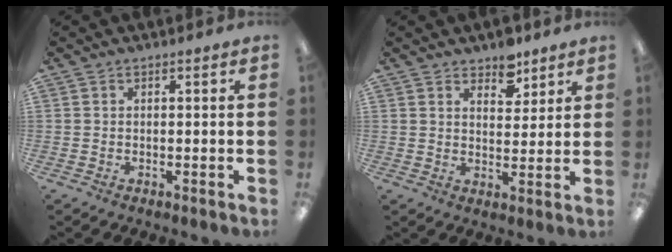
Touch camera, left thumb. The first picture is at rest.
{"total": 5.9, "force": [4.7, 3.2, 1.7], "torque": [-0.009, -0.028, 0.080]}